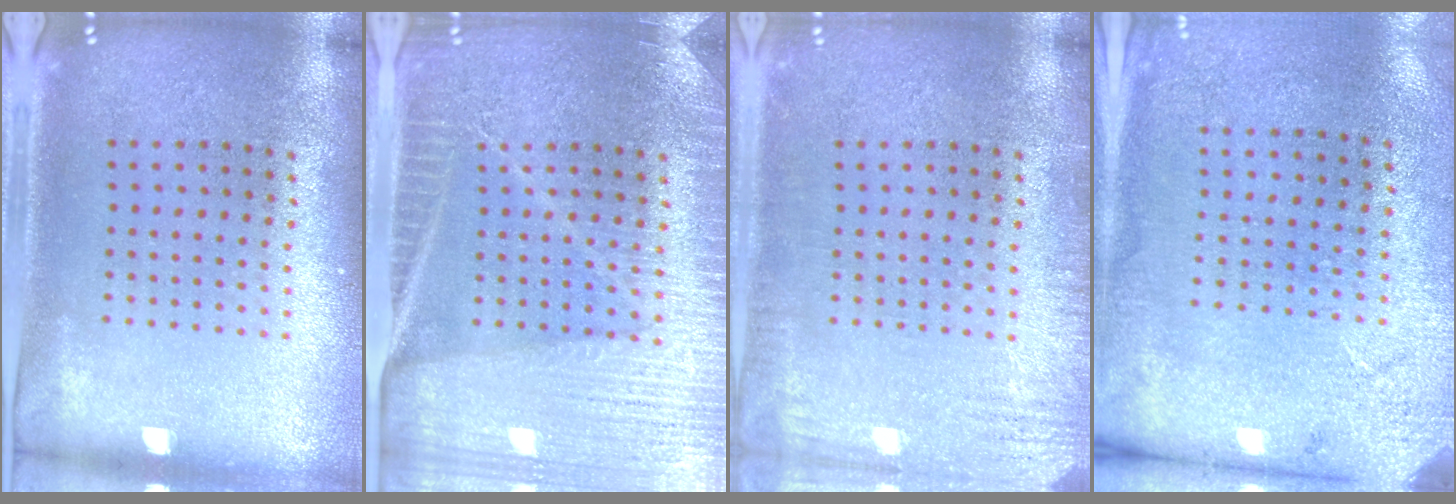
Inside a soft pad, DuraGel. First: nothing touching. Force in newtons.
{"total": 4.0, "press": 3.7, "slide": 1.4}
{"total": 2.5, "press": 2.5, "slide": 0.4}
{"total": 2.7, "press": 2.3, "slide": 1.3}